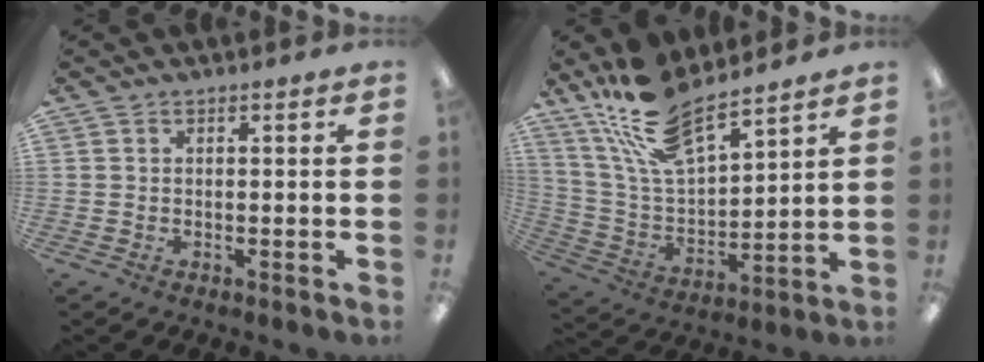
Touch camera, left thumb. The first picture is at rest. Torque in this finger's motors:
{"motor_torque": [0.32, 0.32, 1.41, -1.36, 0.37]}